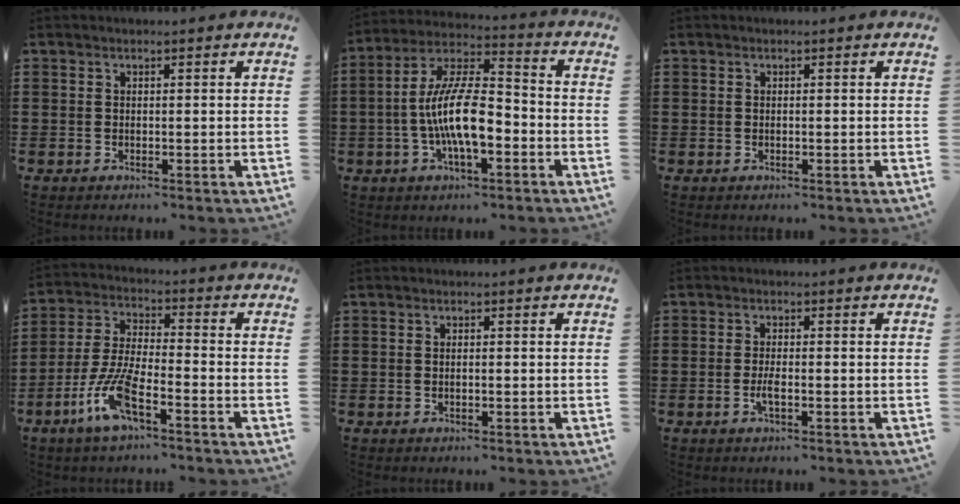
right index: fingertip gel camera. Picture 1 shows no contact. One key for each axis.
{"total": 12.0, "fx": -3.0, "fy": 4.4, "fz": 10.7, "tx": -0.227, "ty": -0.002, "tz": -0.058}
{"total": 0.0}
{"total": 8.8, "fx": -5.1, "fy": 1.5, "fz": 6.9, "tx": -0.173, "ty": -0.019, "tz": -0.103}
{"total": 0.6, "fx": -0.2, "fy": 0.1, "fz": 0.5, "tx": -0.011, "ty": -0.004, "tz": -0.002}
{"total": 2.3, "fx": -0.8, "fy": 0.3, "fz": 2.1, "tx": -0.047, "ty": -0.005, "tz": -0.016}